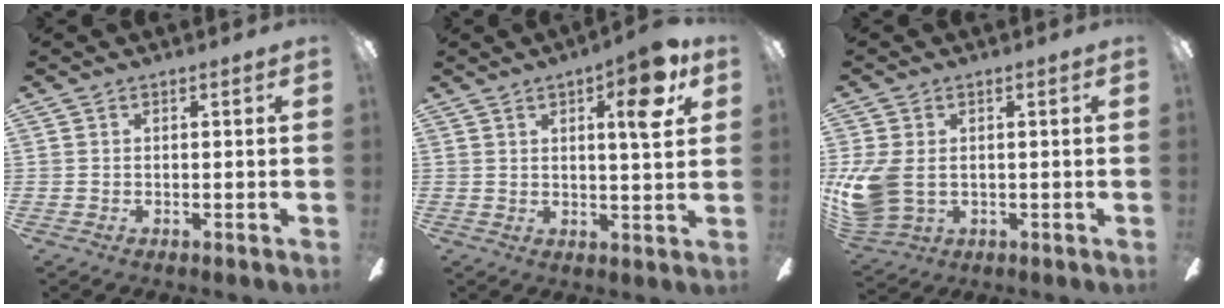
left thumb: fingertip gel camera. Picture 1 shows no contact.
{"total": 7.6, "force": [3.8, 1.9, 6.3], "torque": [-0.081, -0.014, 0.054]}
{"total": 9.3, "force": [0.0, 6.4, 6.8], "torque": [-0.159, 0.001, 0.005]}